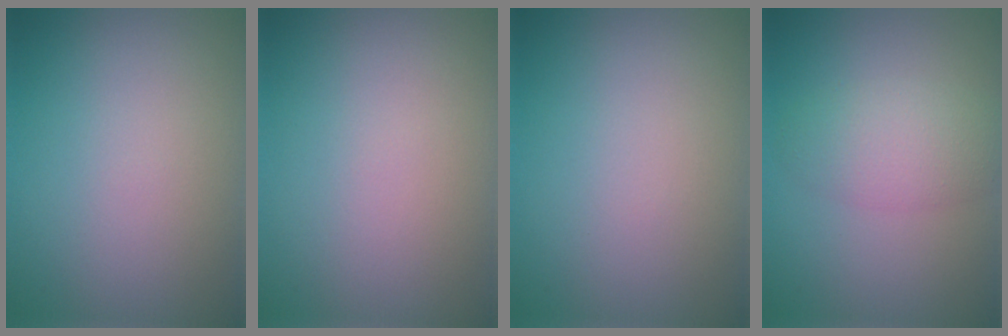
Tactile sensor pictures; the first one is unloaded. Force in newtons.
{"total": 0.0}
{"total": 0.0}
{"total": 3.6, "press": 3.6, "slide": 0.1}